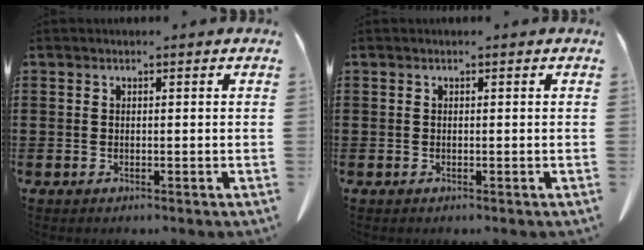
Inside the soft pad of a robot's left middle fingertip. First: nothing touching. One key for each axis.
{"total": 0.0}